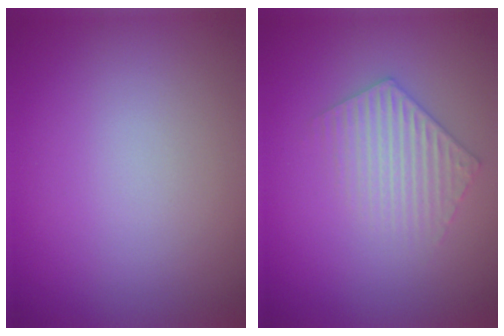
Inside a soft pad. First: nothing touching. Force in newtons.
{"total": 2.9, "press": 2.9, "slide": 0.5}